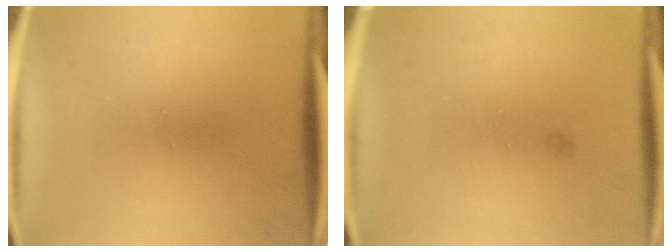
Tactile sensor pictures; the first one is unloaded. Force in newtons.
{"total": 0.6}